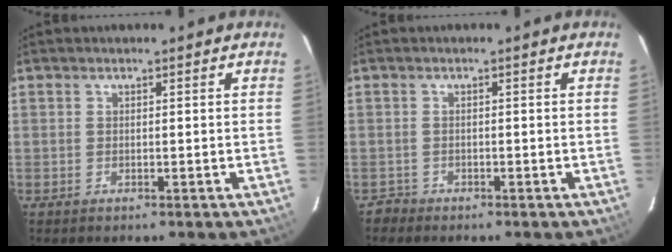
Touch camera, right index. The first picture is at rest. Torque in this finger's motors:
{"motor_torque": [0.08, 0.00, 0.02, 0.00]}